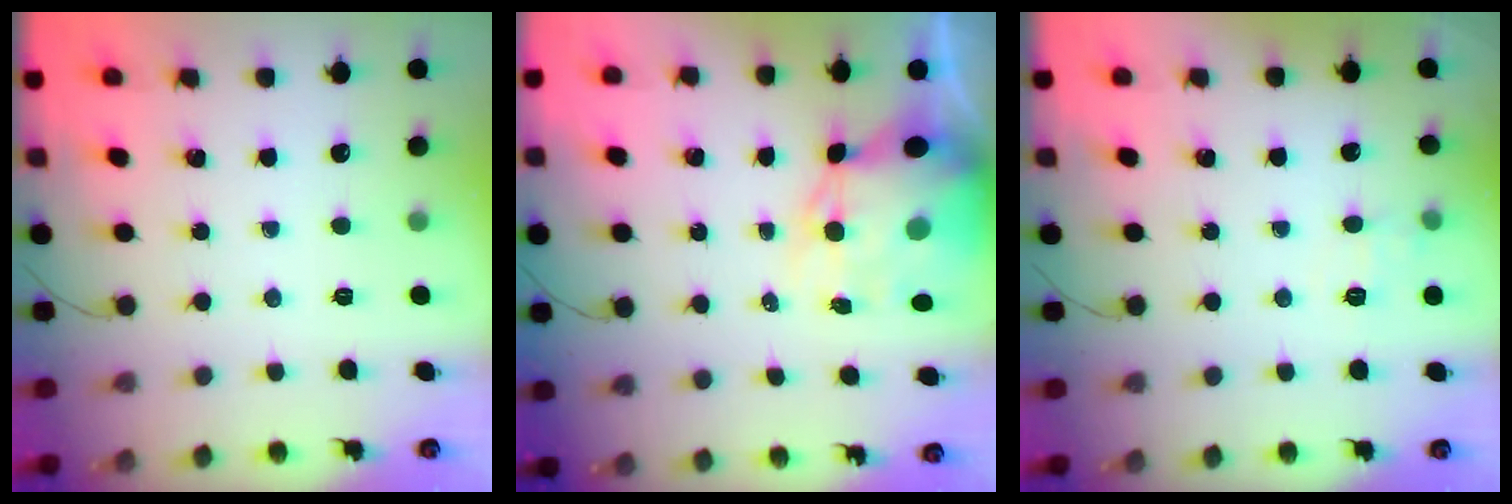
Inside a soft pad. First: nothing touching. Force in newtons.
{"total": 11.3, "press": 11.0, "slide": 2.9}
{"total": 7.6, "press": 7.4, "slide": 1.8}